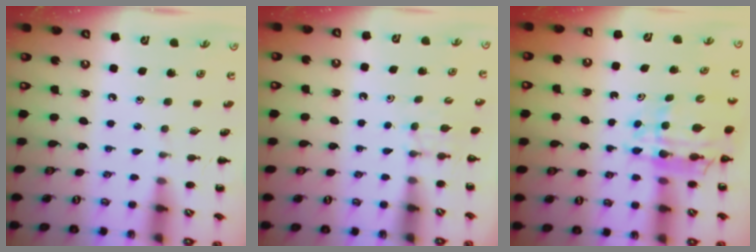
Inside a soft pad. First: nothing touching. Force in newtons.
{"total": 2.6, "press": 2.4, "slide": 1.0}
{"total": 10.6, "press": 10.0, "slide": 3.4}